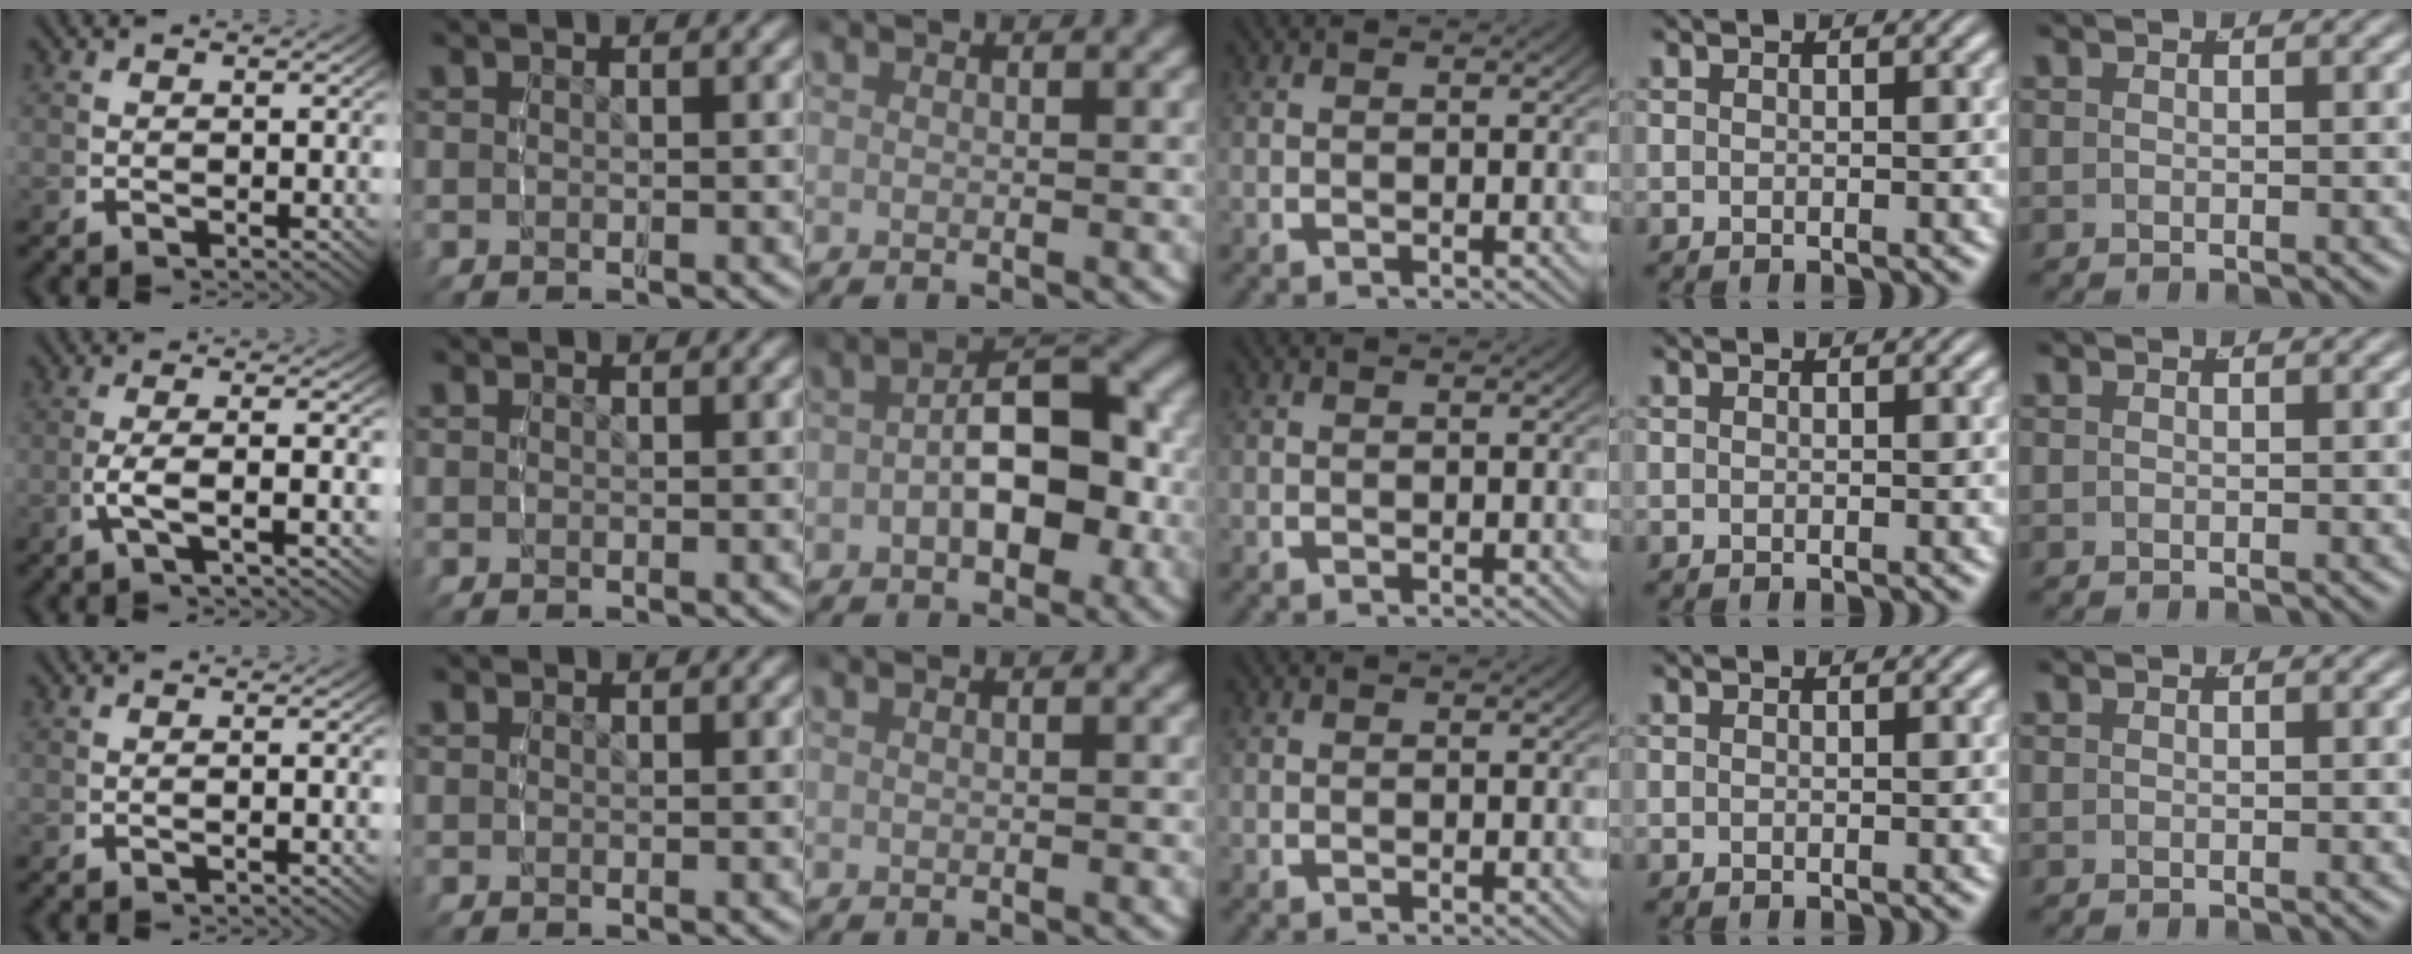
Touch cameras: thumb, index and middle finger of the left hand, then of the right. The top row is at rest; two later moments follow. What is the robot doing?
{"motion": "lift_and_place", "object": "toy banana"}